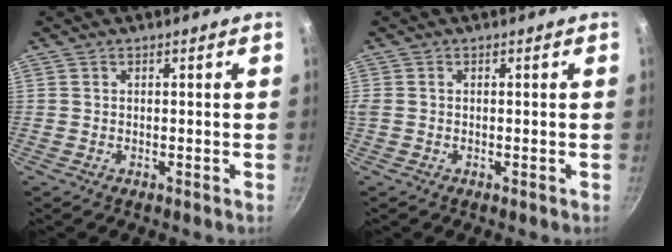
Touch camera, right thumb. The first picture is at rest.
{"total": 0.6, "force": [0.0, 0.5, 0.4], "torque": [-0.008, 0.003, 0.000]}